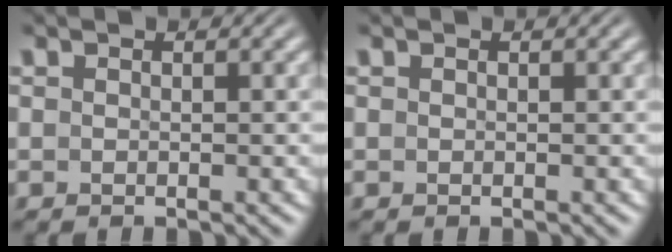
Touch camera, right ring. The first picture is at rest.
{"total": 0.0}